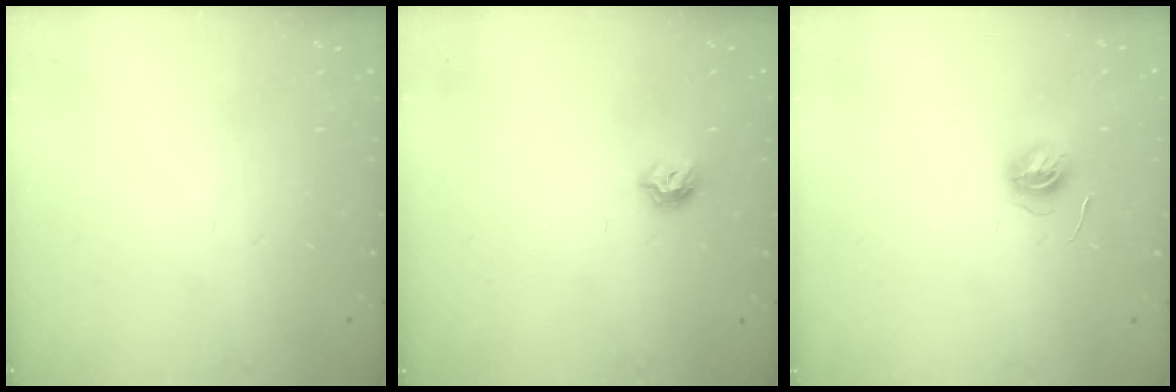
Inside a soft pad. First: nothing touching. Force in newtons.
{"total": 6.3, "press": 6.2, "slide": 0.9}
{"total": 5.6, "press": 5.6, "slide": 0.6}